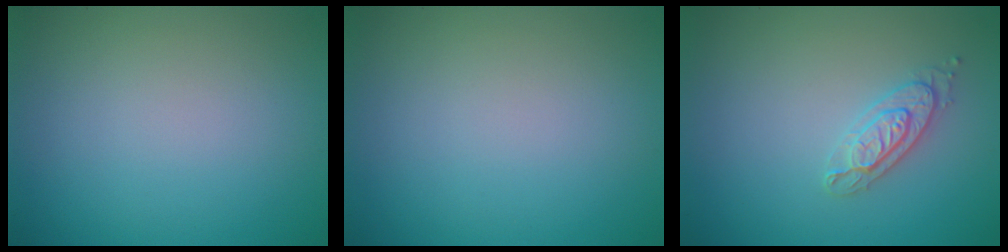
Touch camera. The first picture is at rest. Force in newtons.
{"total": 0.0}
{"total": 2.2, "press": 2.2, "slide": 0.3}